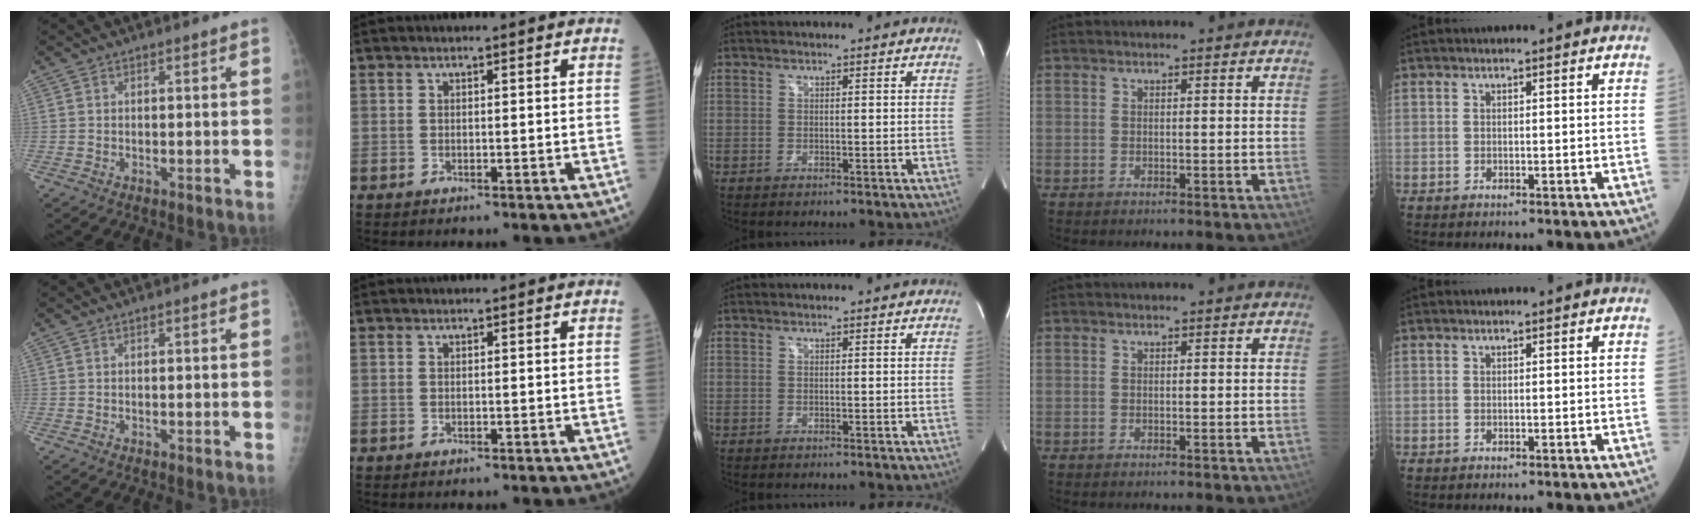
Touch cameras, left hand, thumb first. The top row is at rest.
{}